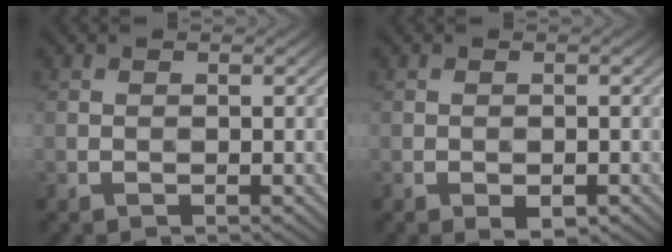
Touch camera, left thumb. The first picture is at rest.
{"total": 1.8, "force": [-1.0, 0.8, 1.2], "torque": [-0.016, -0.002, -0.015]}